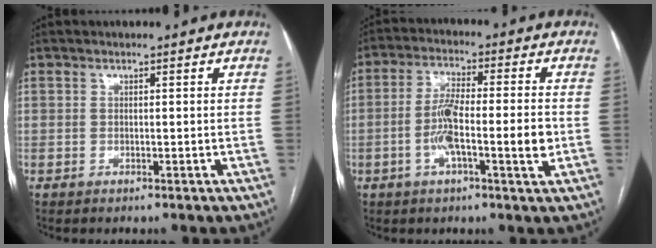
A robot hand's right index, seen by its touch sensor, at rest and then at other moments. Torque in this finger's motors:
{"motor_torque": [1.11, -0.08, 0.64, 0.17]}